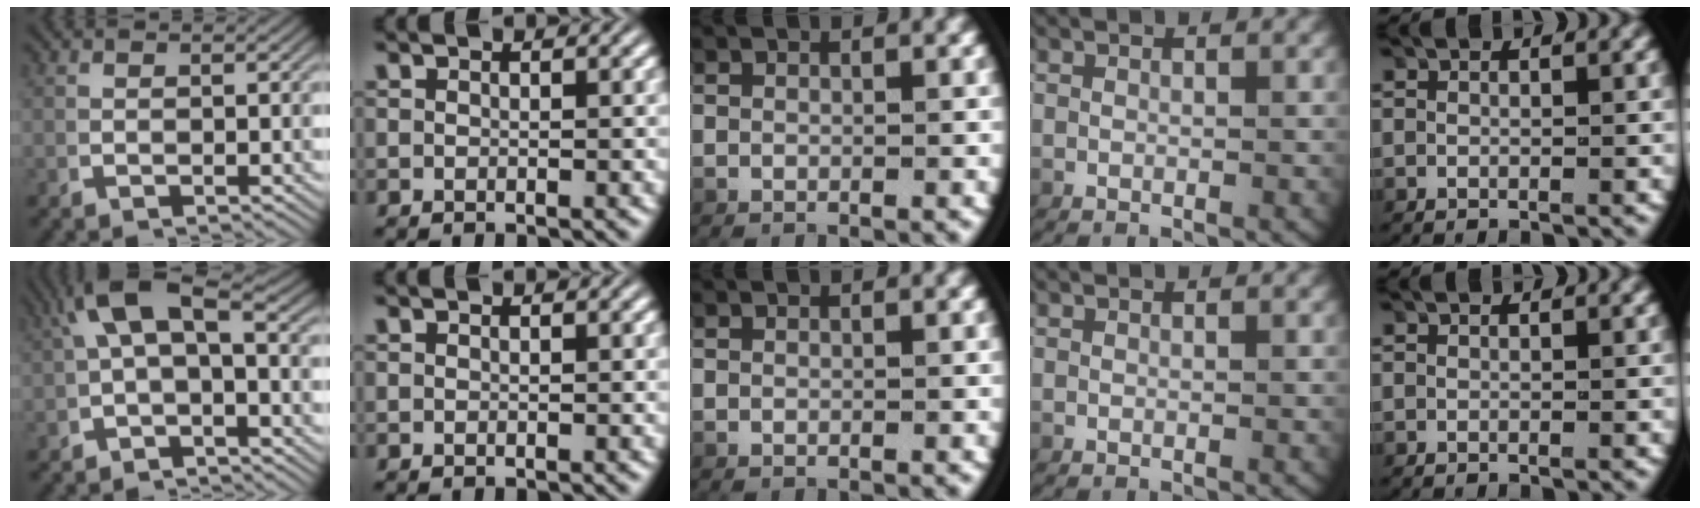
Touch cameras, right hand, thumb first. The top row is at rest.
{"thumb": {"total": 4.9, "force": [0.0, 2.2, 4.3], "torque": [-0.076, 0.003, 0.006]}}